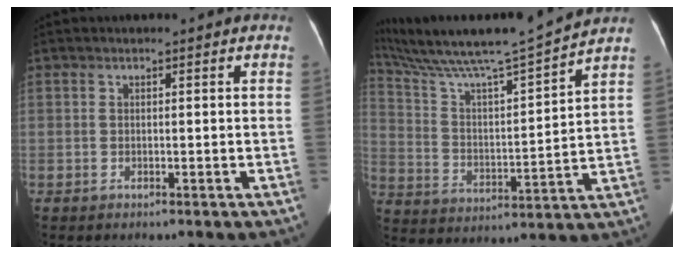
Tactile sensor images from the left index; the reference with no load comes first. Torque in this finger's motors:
{"motor_torque": [-0.32, -1.82, 0.02, 0.08]}